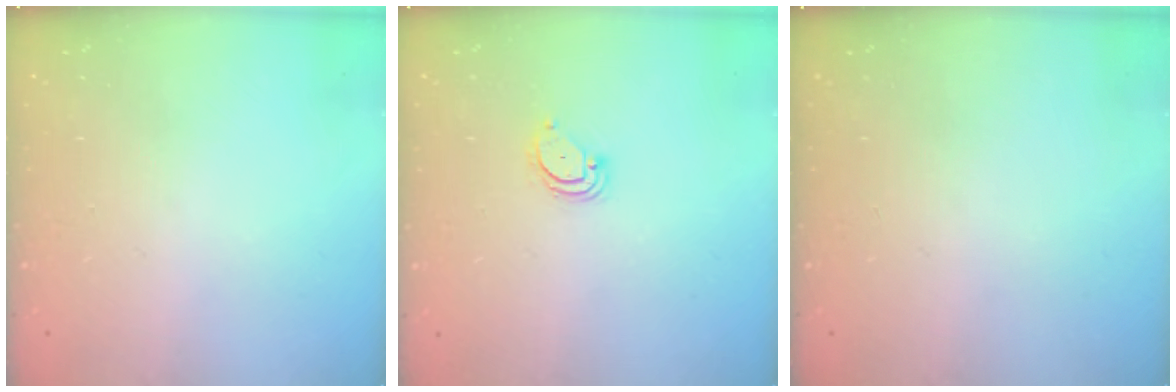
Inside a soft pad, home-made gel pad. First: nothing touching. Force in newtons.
{"total": 3.9, "press": 3.9, "slide": 0.2}
{"total": 0.0}